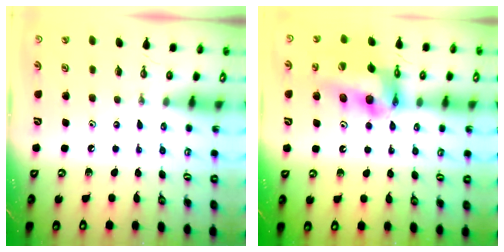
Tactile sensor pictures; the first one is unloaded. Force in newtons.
{"total": 16.5, "press": 16.4, "slide": 1.8}